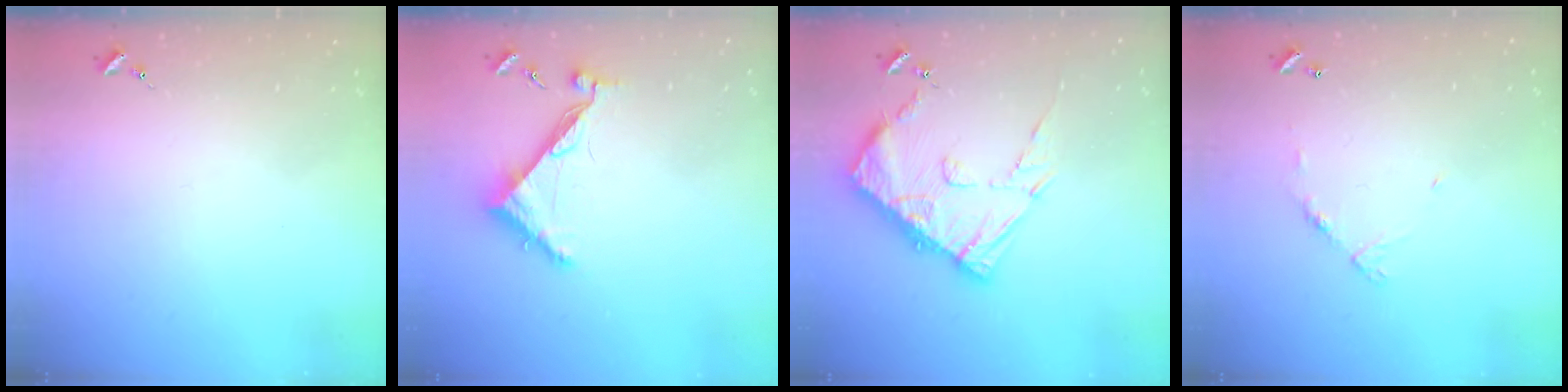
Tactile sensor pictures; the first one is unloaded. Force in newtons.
{"total": 7.3, "press": 7.3, "slide": 0.6}
{"total": 14.4, "press": 14.3, "slide": 1.4}
{"total": 6.2, "press": 6.2, "slide": 0.4}